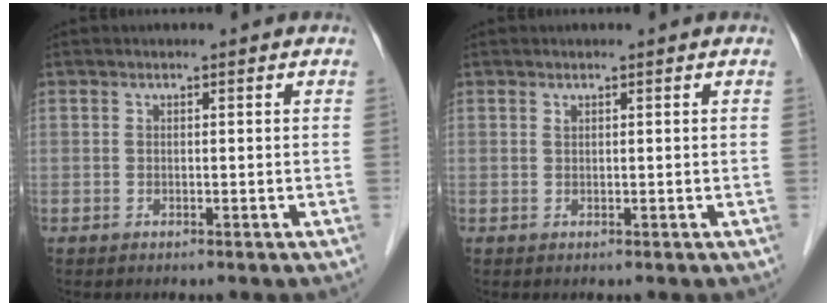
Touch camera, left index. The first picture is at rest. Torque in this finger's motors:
{"motor_torque": [0.05, 0.02, 0.00, 0.00]}